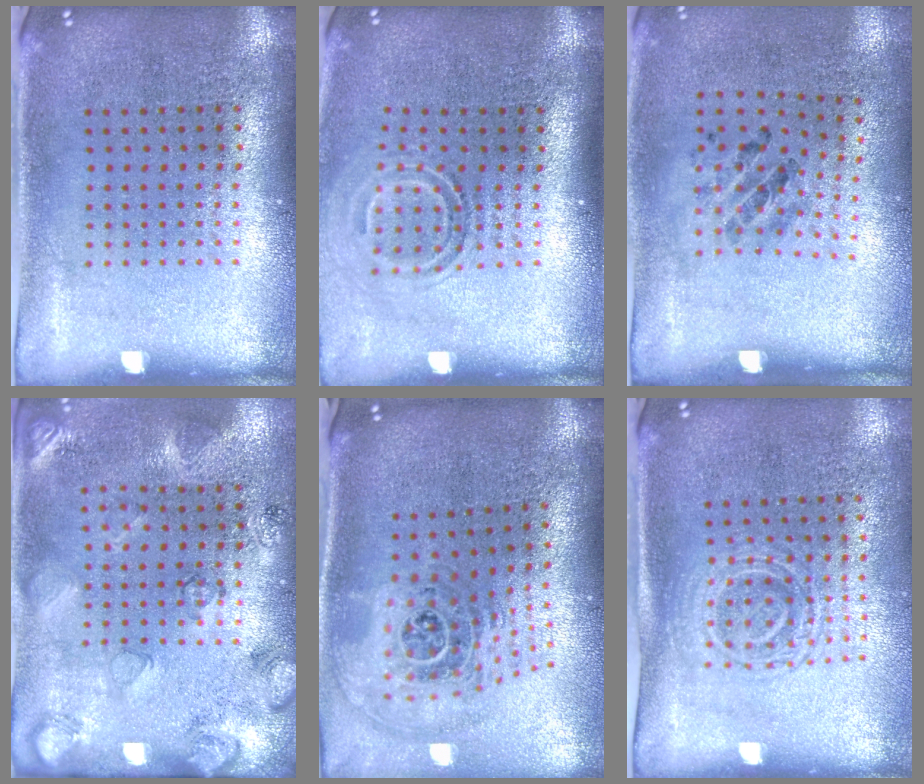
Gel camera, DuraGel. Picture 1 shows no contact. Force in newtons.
{"total": 1.7, "press": 1.1, "slide": 1.3}
{"total": 1.2, "press": 0.7, "slide": 1.0}
{"total": 2.5, "press": 2.0, "slide": 1.5}
{"total": 2.0, "press": 1.5, "slide": 1.4}
{"total": 1.6, "press": 1.4, "slide": 0.7}